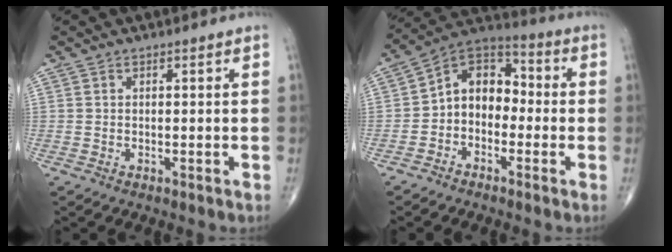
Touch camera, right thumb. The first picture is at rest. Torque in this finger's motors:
{"motor_torque": [-0.24, 0.68, 0.10, -0.21, 0.12]}